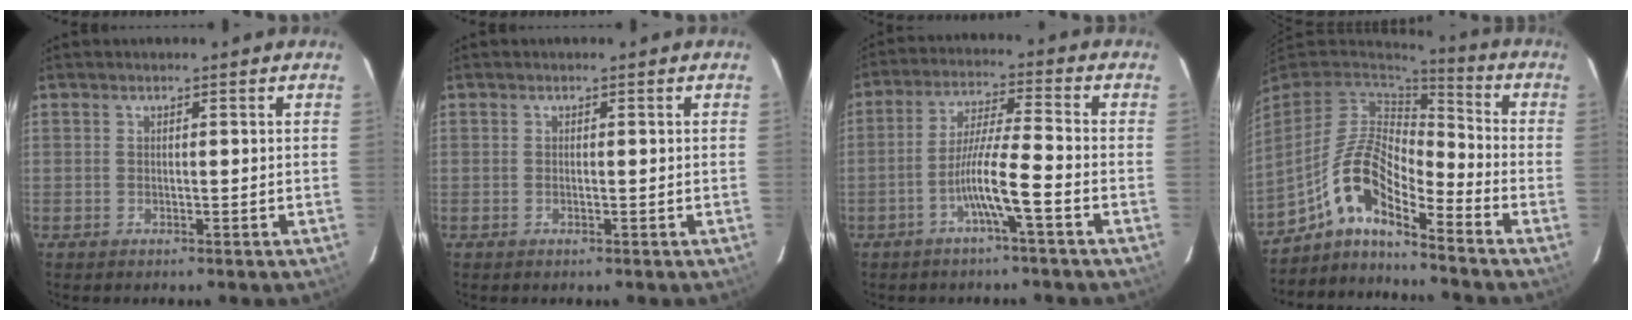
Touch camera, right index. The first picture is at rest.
{"total": 0.0}
{"total": 7.8, "force": [-3.3, -0.5, 7.1], "torque": [-0.135, 0.008, -0.065]}
{"total": 12.2, "force": [-7.7, 3.2, 8.9], "torque": [-0.181, 0.026, -0.140]}